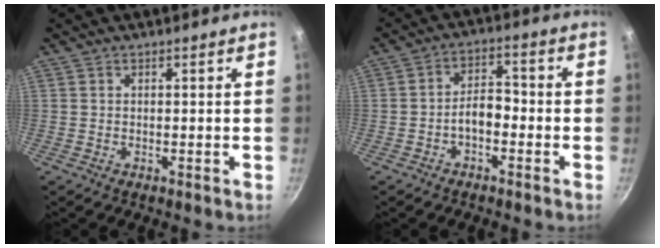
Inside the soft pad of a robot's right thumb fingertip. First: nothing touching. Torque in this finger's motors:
{"motor_torque": [1.04, 0.80, 0.86, -0.36, 0.06]}